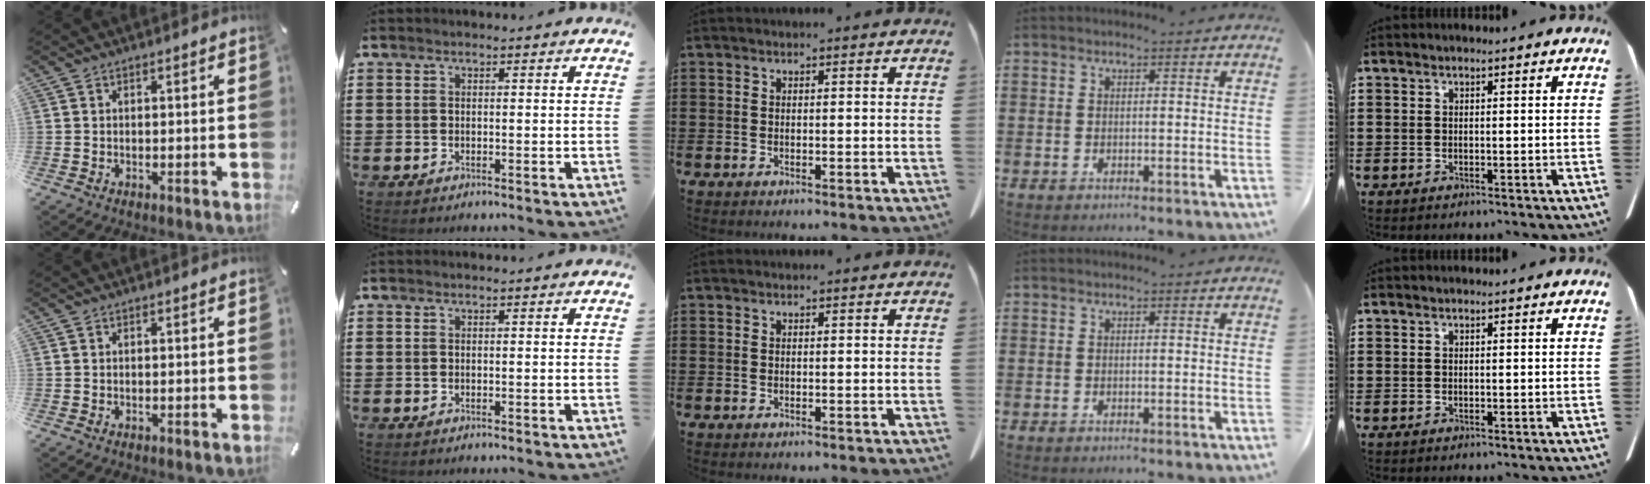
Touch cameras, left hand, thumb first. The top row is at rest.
{}